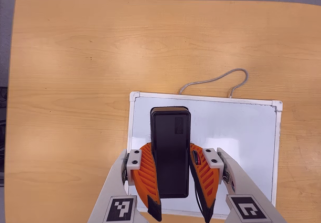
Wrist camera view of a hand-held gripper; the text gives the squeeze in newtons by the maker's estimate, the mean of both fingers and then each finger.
{"total": 9.3, "left": 8.0, "right": 10.6}